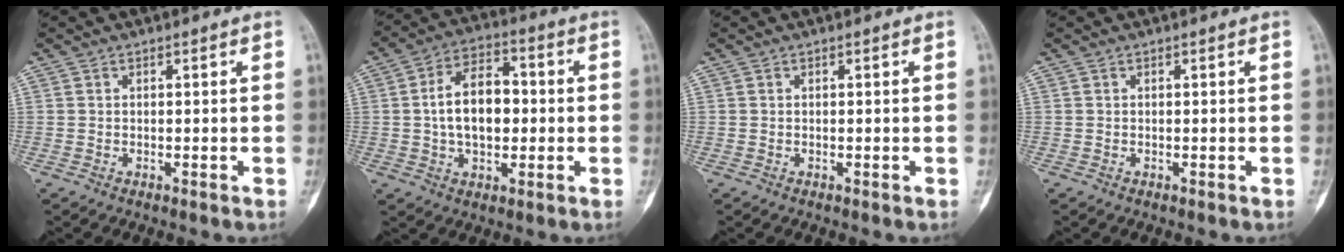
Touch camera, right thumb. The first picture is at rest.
{"total": 11.8, "force": [0.1, 7.2, 9.4], "torque": [-0.140, 0.022, -0.003]}
{"total": 0.0}
{"total": 0.0}